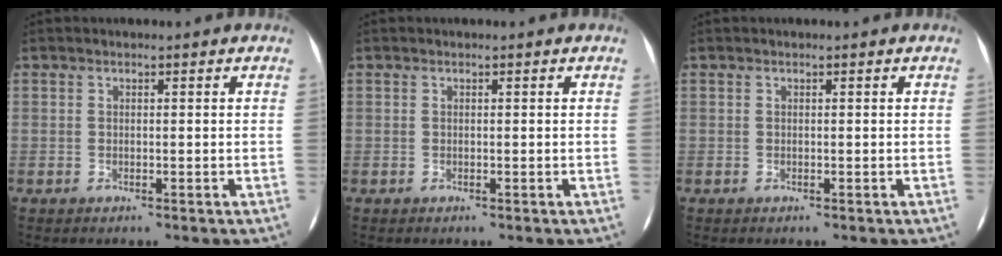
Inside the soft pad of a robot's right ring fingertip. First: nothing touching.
{"total": 0.0}
{"total": 0.0}